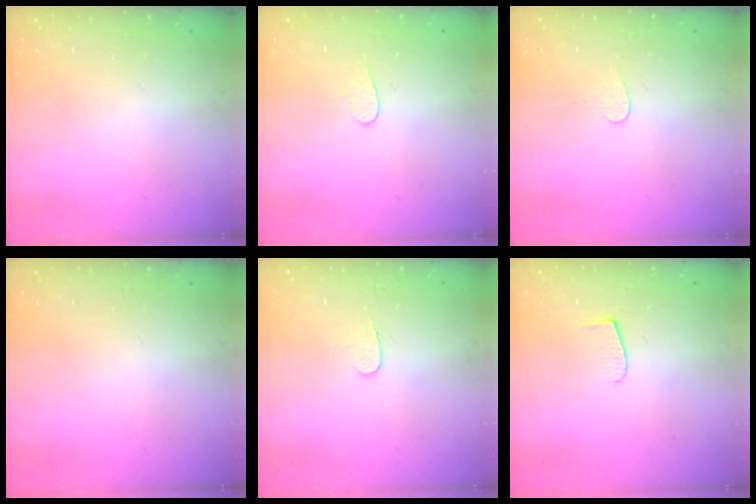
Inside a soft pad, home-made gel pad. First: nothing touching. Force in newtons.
{"total": 3.9, "press": 3.9, "slide": 0.4}
{"total": 2.7, "press": 2.7, "slide": 0.3}
{"total": 0.0}
{"total": 3.6, "press": 3.6, "slide": 0.4}
{"total": 4.3, "press": 4.2, "slide": 0.5}